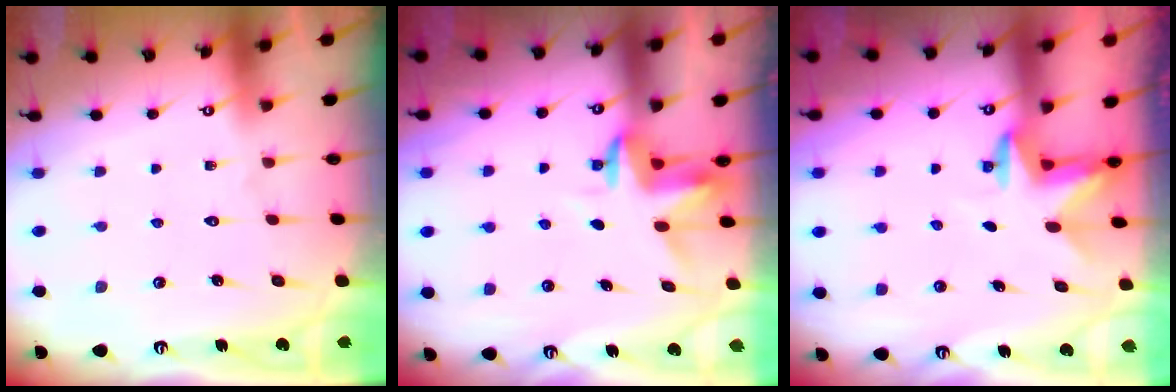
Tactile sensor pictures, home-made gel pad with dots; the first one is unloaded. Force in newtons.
{"total": 3.6, "press": 3.6, "slide": 0.2}
{"total": 2.8, "press": 2.7, "slide": 0.7}